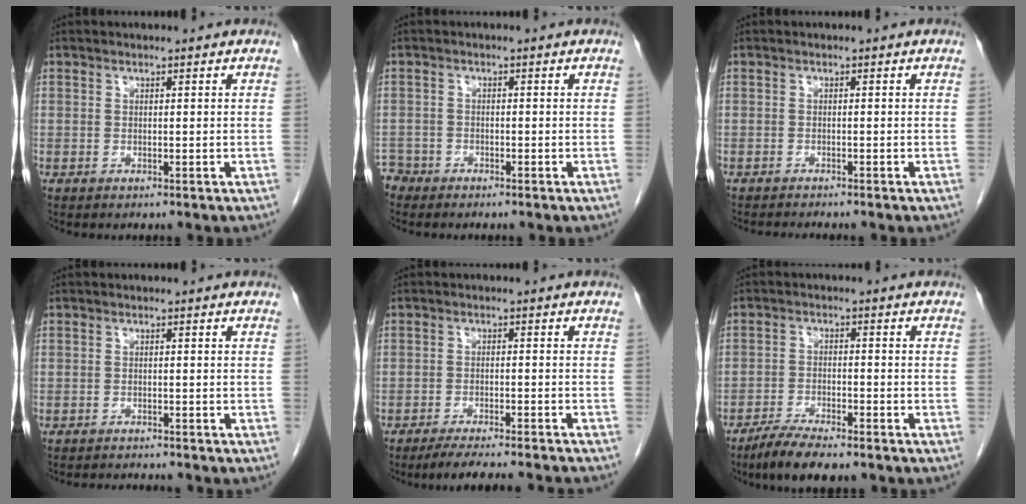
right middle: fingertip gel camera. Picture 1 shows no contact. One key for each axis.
{"total": 2.4, "fx": -2.1, "fy": 0.9, "fz": -0.5, "tx": 0.007, "ty": 0.001, "tz": -0.043}
{"total": 3.1, "fx": -2.8, "fy": -0.1, "fz": 1.2, "tx": -0.017, "ty": -0.007, "tz": -0.040}
{"total": 4.2, "fx": -4.2, "fy": 0.1, "fz": 0.9, "tx": -0.009, "ty": -0.011, "tz": -0.060}
{"total": 10.6, "fx": -9.7, "fy": -0.1, "fz": 4.4, "tx": -0.050, "ty": -0.014, "tz": -0.135}
{"total": 7.0, "fx": -5.6, "fy": 1.2, "fz": 4.1, "tx": -0.073, "ty": -0.016, "tz": -0.097}